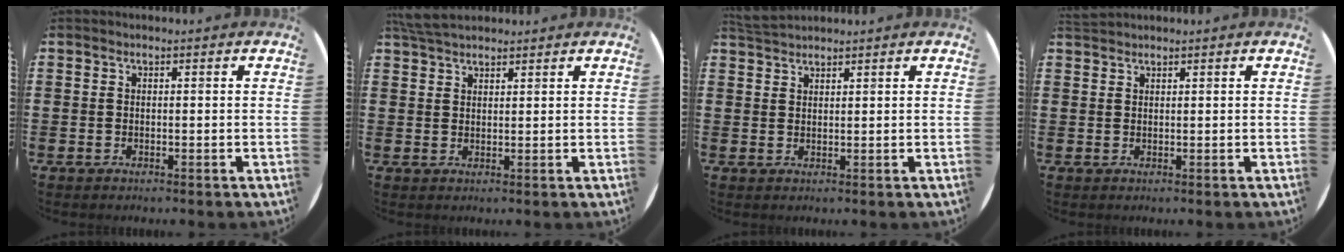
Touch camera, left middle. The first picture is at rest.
{"total": 3.7, "force": [3.3, 0.9, 1.3], "torque": [-0.032, 0.000, 0.063]}
{"total": 2.3, "force": [2.2, 0.3, 0.3], "torque": [-0.009, 0.001, 0.043]}
{"total": 0.9, "force": [0.9, 0.0, -0.1], "torque": [0.001, 0.000, 0.017]}